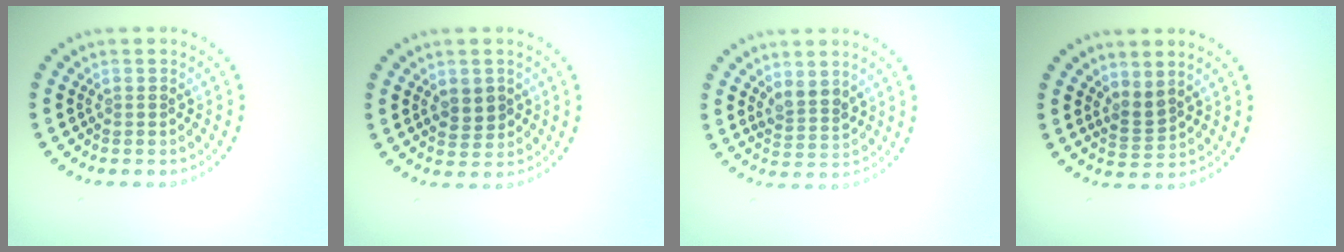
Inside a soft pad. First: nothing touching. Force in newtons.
{"total": 2.3, "press": 2.3, "slide": 0.4}
{"total": 2.2, "press": 1.9, "slide": 1.1}
{"total": 1.9, "press": 1.4, "slide": 1.3}